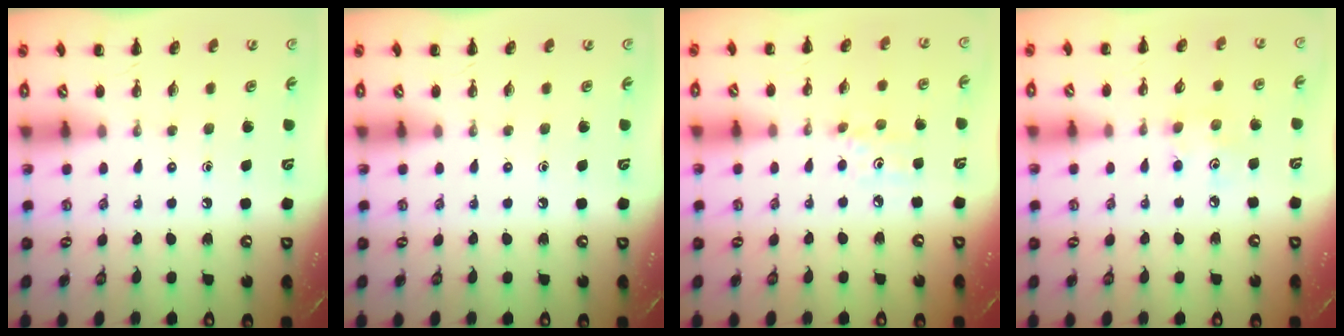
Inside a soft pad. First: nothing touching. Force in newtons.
{"total": 0.0}
{"total": 5.3, "press": 5.0, "slide": 1.6}
{"total": 3.7, "press": 3.6, "slide": 0.8}